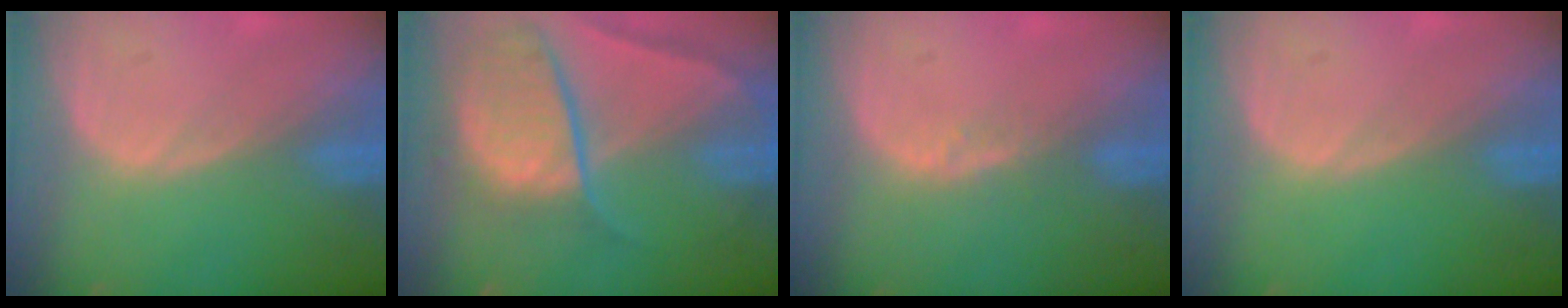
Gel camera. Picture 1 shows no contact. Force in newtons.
{"total": 10.7, "press": 8.9, "slide": 5.9}
{"total": 1.9, "press": 1.4, "slide": 1.3}
{"total": 0.0}